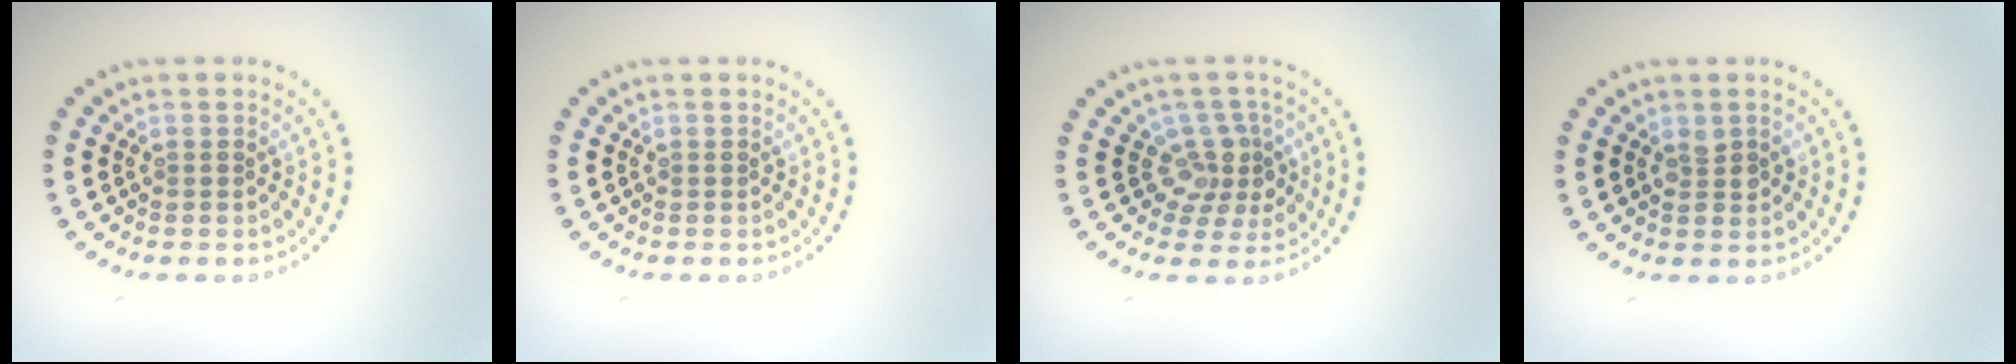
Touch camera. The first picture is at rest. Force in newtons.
{"total": 0.0}
{"total": 3.0, "press": 2.2, "slide": 2.1}
{"total": 1.2, "press": 1.1, "slide": 0.1}